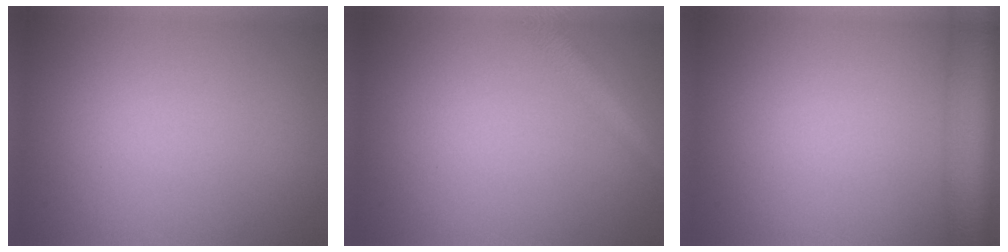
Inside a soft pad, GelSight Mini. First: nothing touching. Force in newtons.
{"total": 2.3, "press": 2.3, "slide": 0.1}
{"total": 6.9, "press": 6.9, "slide": 0.2}